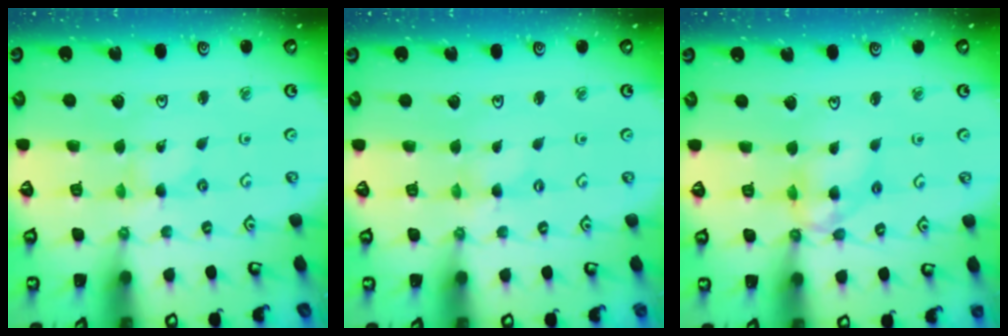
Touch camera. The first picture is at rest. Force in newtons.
{"total": 0.0}
{"total": 9.3, "press": 9.3, "slide": 0.7}